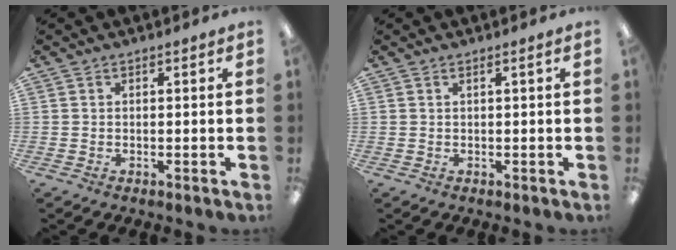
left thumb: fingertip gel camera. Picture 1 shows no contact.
{"total": 0.8, "force": [0.2, -0.1, 0.8], "torque": [-0.012, -0.004, 0.003]}